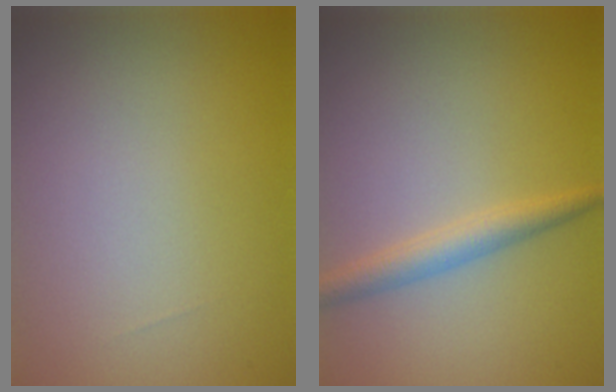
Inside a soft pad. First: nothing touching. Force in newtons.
{"total": 2.3, "press": 2.3, "slide": 0.0}